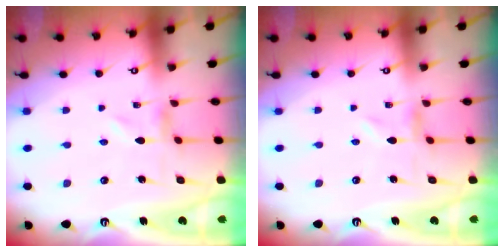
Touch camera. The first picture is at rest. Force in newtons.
{"total": 0.0}